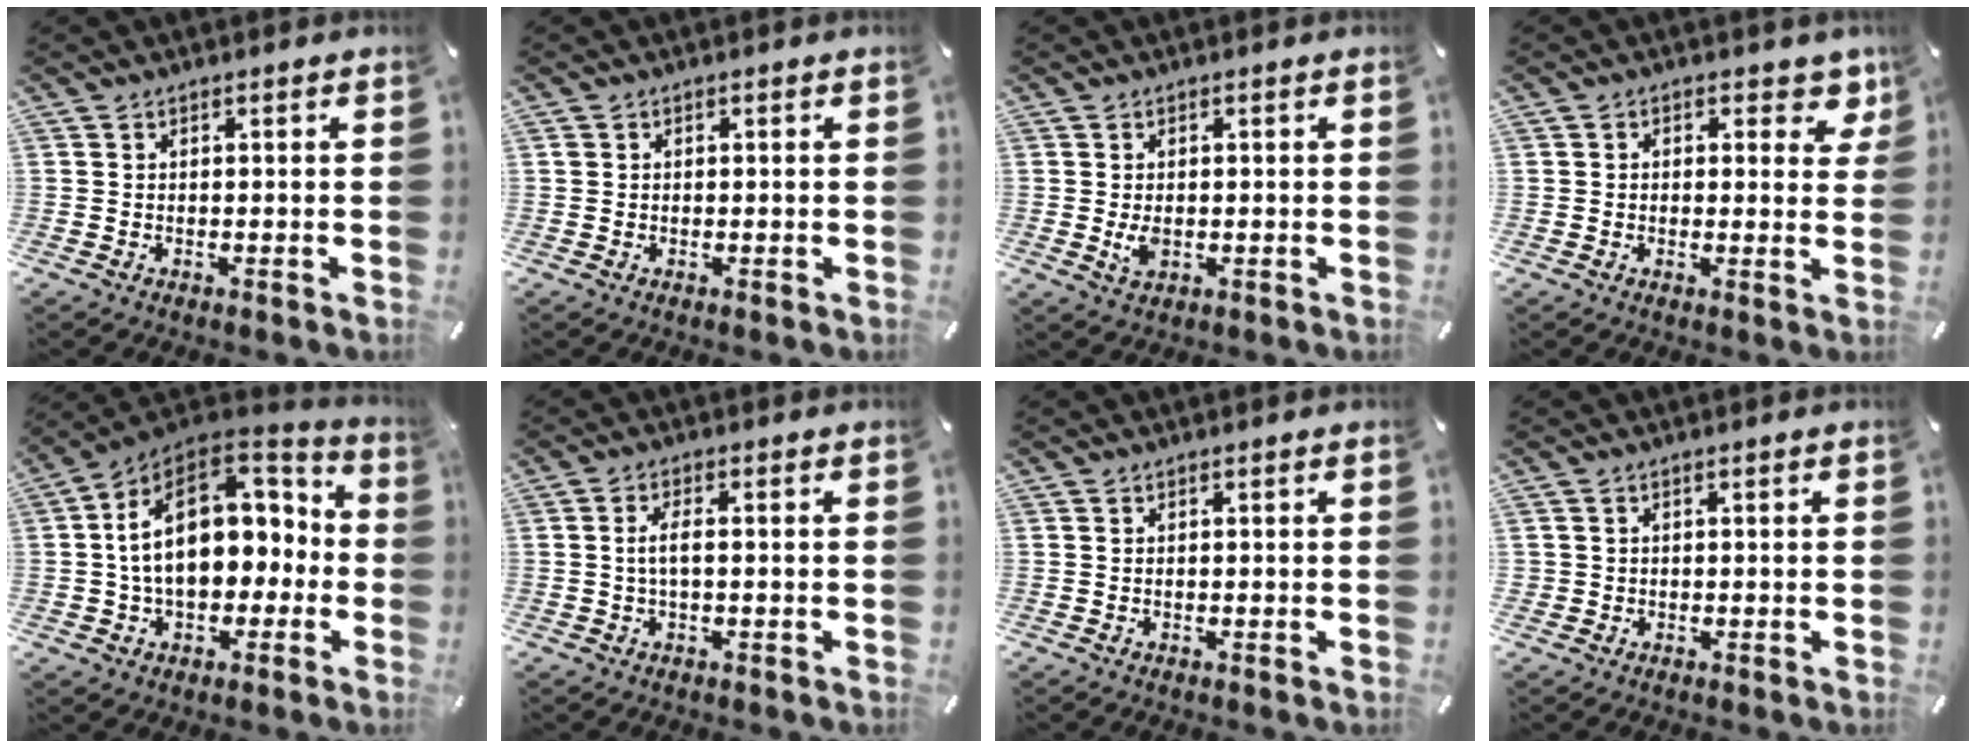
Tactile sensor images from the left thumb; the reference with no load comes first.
{"total": 0.8, "force": [0.1, 0.8, 0.2], "torque": [-0.002, 0.006, 0.001]}
{"total": 3.3, "force": [-0.3, 2.2, 2.4], "torque": [-0.050, -0.006, -0.008]}
{"total": 5.2, "force": [2.5, 3.5, 2.9], "torque": [-0.016, -0.009, 0.037]}
{"total": 19.5, "force": [2.0, 13.6, 13.8], "torque": [-0.229, 0.001, 0.035]}
{"total": 3.7, "force": [-0.1, 1.2, 3.6], "torque": [-0.066, 0.003, -0.004]}
{"total": 0.0}
{"total": 1.1, "force": [0.0, 1.1, 0.1], "torque": [-0.001, 0.003, -0.002]}